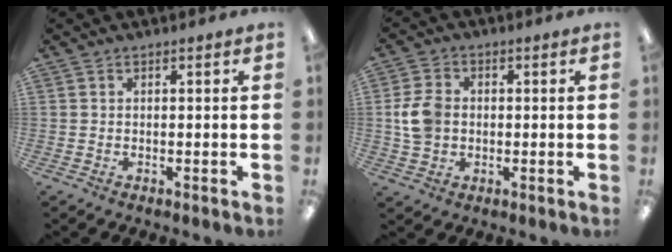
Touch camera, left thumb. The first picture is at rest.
{"total": 7.7, "force": [0.1, 6.1, 4.7], "torque": [-0.103, 0.008, 0.002]}